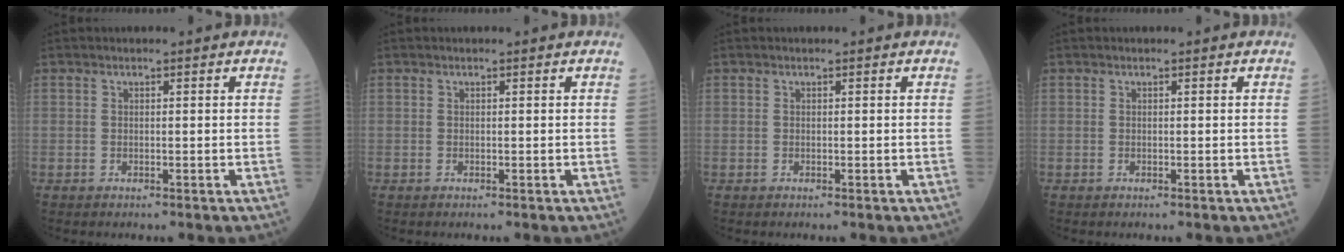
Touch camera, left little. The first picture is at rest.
{"total": 0.0}
{"total": 0.0}
{"total": 0.0}